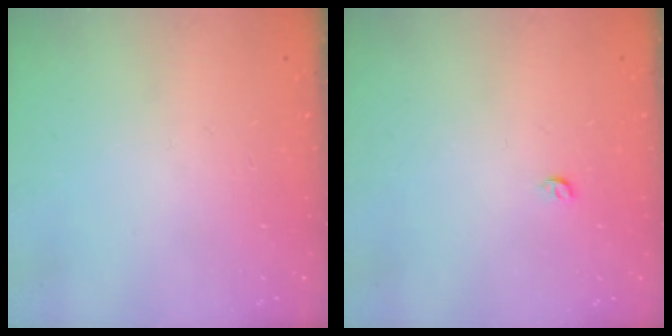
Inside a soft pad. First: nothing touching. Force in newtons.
{"total": 3.2, "press": 3.2, "slide": 0.4}